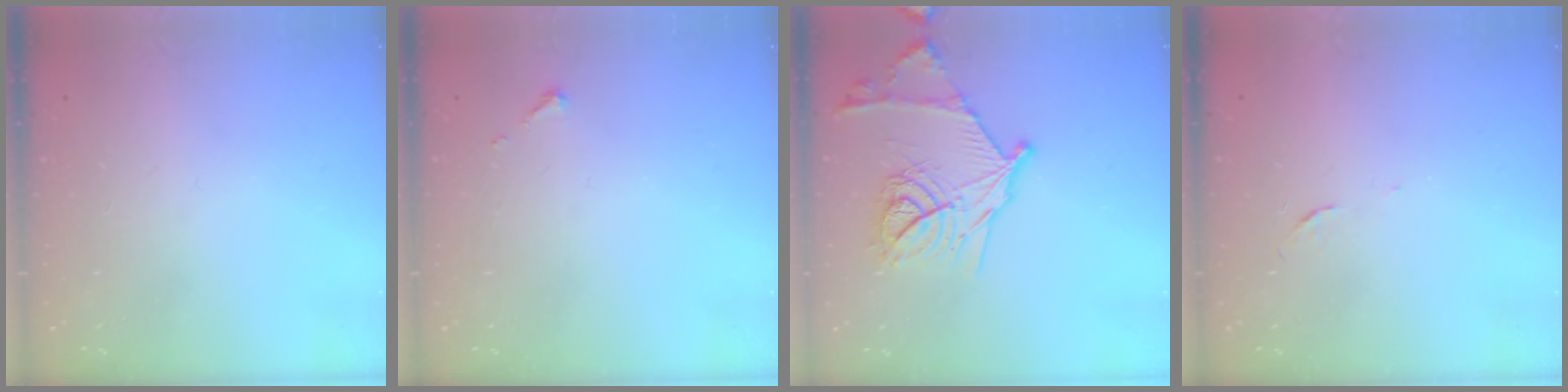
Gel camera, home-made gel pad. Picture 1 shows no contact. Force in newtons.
{"total": 2.6, "press": 2.6, "slide": 0.3}
{"total": 18.8, "press": 18.8, "slide": 1.3}
{"total": 3.2, "press": 3.2, "slide": 0.4}